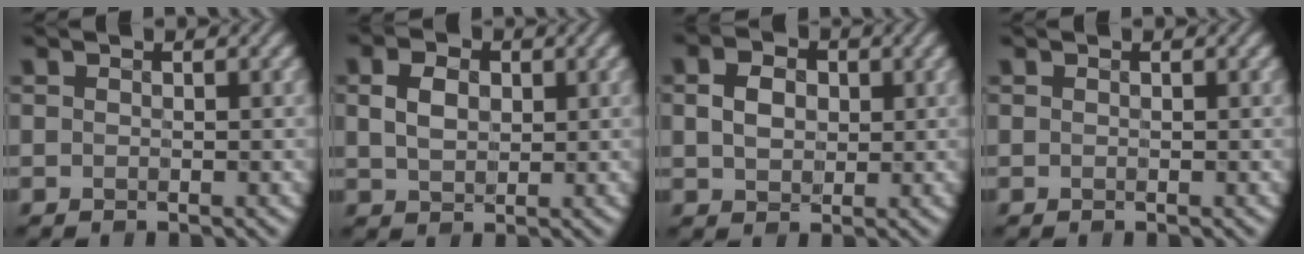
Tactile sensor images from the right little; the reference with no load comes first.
{"total": 2.6, "force": [0.1, 1.9, 1.7], "torque": [-0.046, 0.000, 0.011]}
{"total": 2.8, "force": [0.0, 2.2, 1.7], "torque": [-0.043, 0.000, 0.006]}
{"total": 0.0}